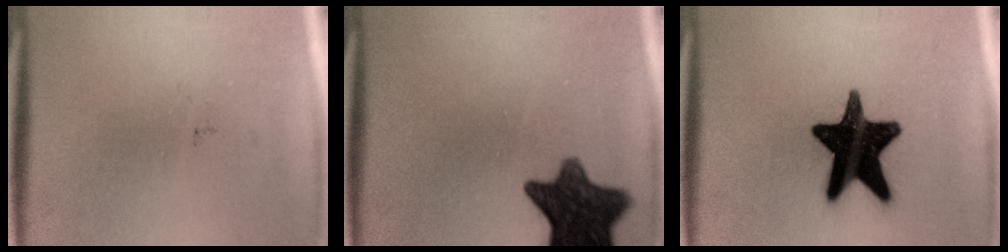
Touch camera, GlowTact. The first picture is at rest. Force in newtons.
{"total": 11.4}
{"total": 17.9}